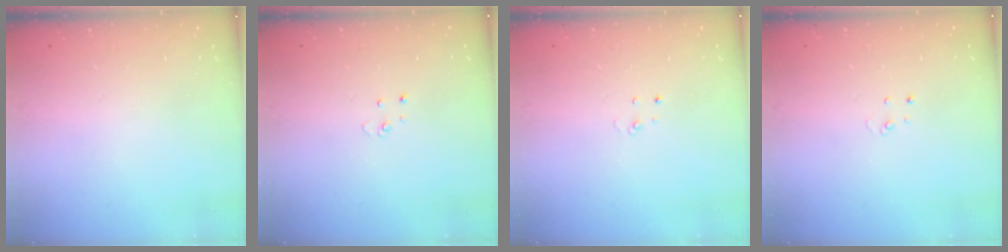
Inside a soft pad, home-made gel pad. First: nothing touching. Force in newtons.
{"total": 2.5, "press": 2.5, "slide": 0.2}
{"total": 2.6, "press": 2.6, "slide": 0.2}
{"total": 2.6, "press": 2.6, "slide": 0.2}